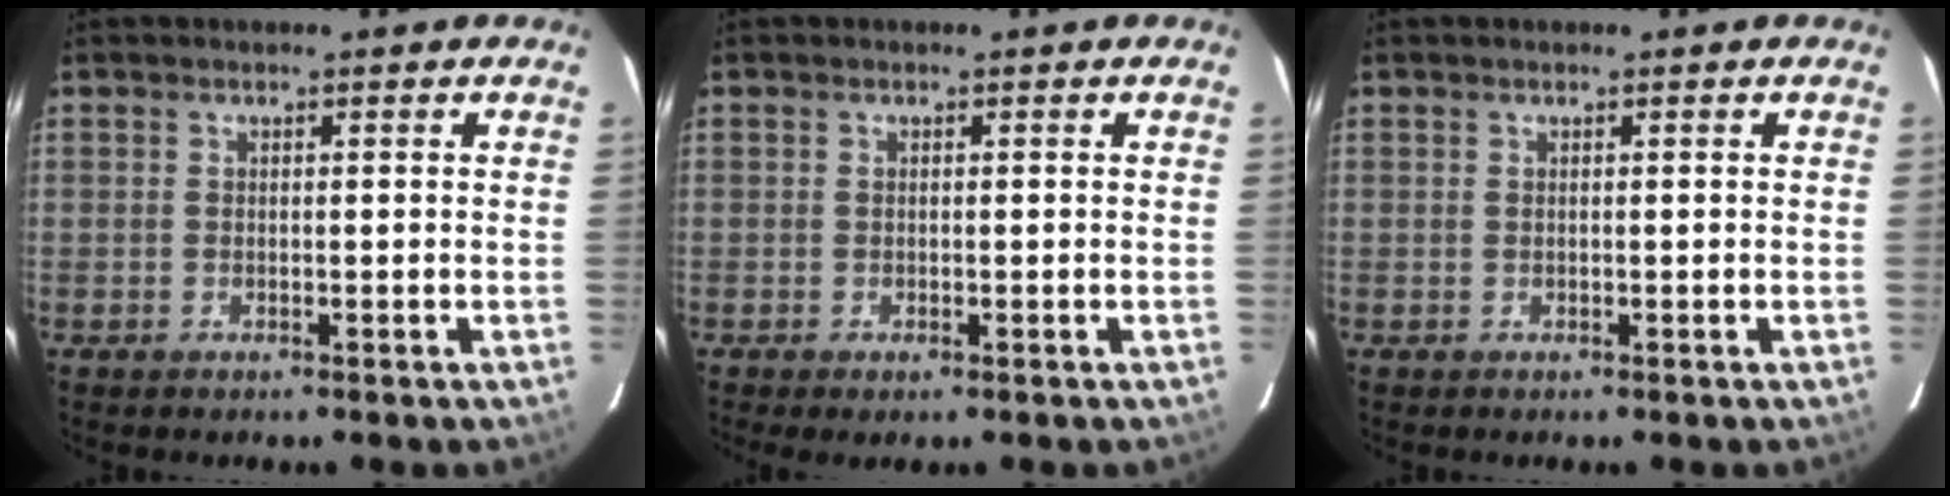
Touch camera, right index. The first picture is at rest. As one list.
[{"total": 1.1, "force": [-0.6, 0.3, 0.9], "torque": [-0.019, -0.005, -0.010]}, {"total": 0.0}]